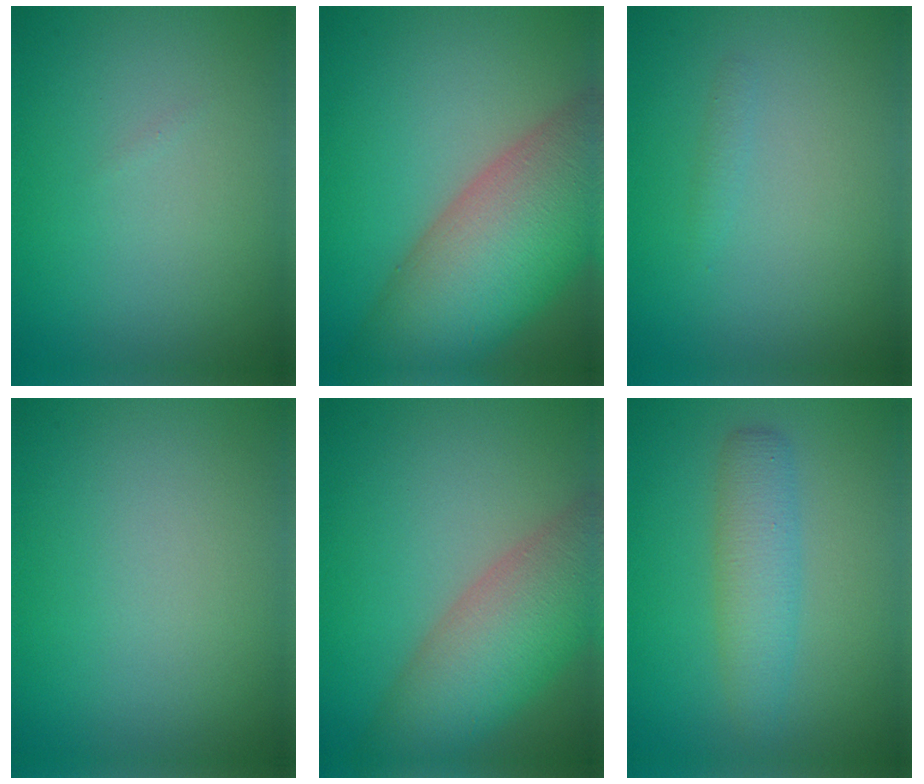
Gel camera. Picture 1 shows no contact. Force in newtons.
{"total": 13.2, "press": 13.2, "slide": 0.8}
{"total": 0.6, "press": 0.6, "slide": 0.0}
{"total": 0.0}
{"total": 8.3, "press": 8.3, "slide": 0.4}
{"total": 3.2, "press": 3.2, "slide": 0.1}